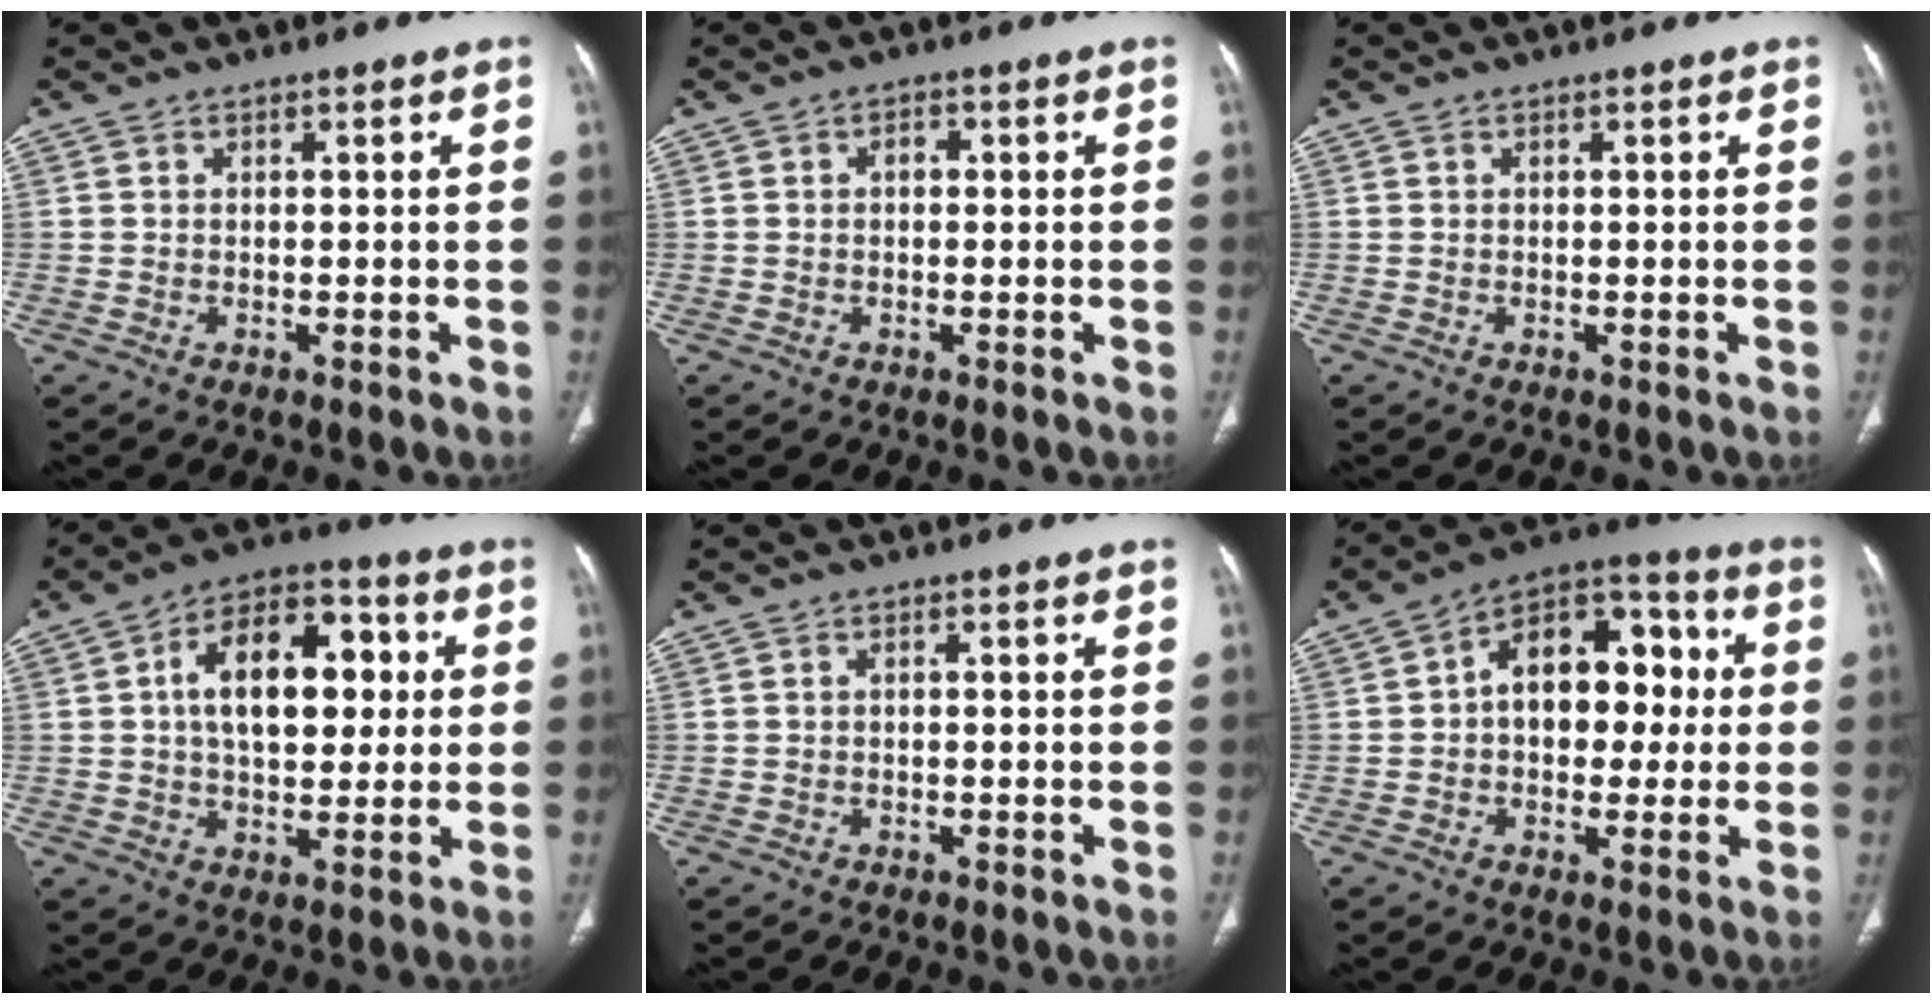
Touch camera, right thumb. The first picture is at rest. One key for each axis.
{"total": 1.5, "fx": 0.0, "fy": 1.1, "fz": 1.1, "tx": -0.014, "ty": 0.009, "tz": -0.001}
{"total": 0.0}
{"total": 16.6, "fx": 2.9, "fy": 9.9, "fz": 13.1, "tx": -0.173, "ty": 0.019, "tz": 0.041}
{"total": 0.0}
{"total": 15.7, "fx": 1.3, "fy": 10.3, "fz": 11.8, "tx": -0.128, "ty": 0.039, "tz": 0.009}